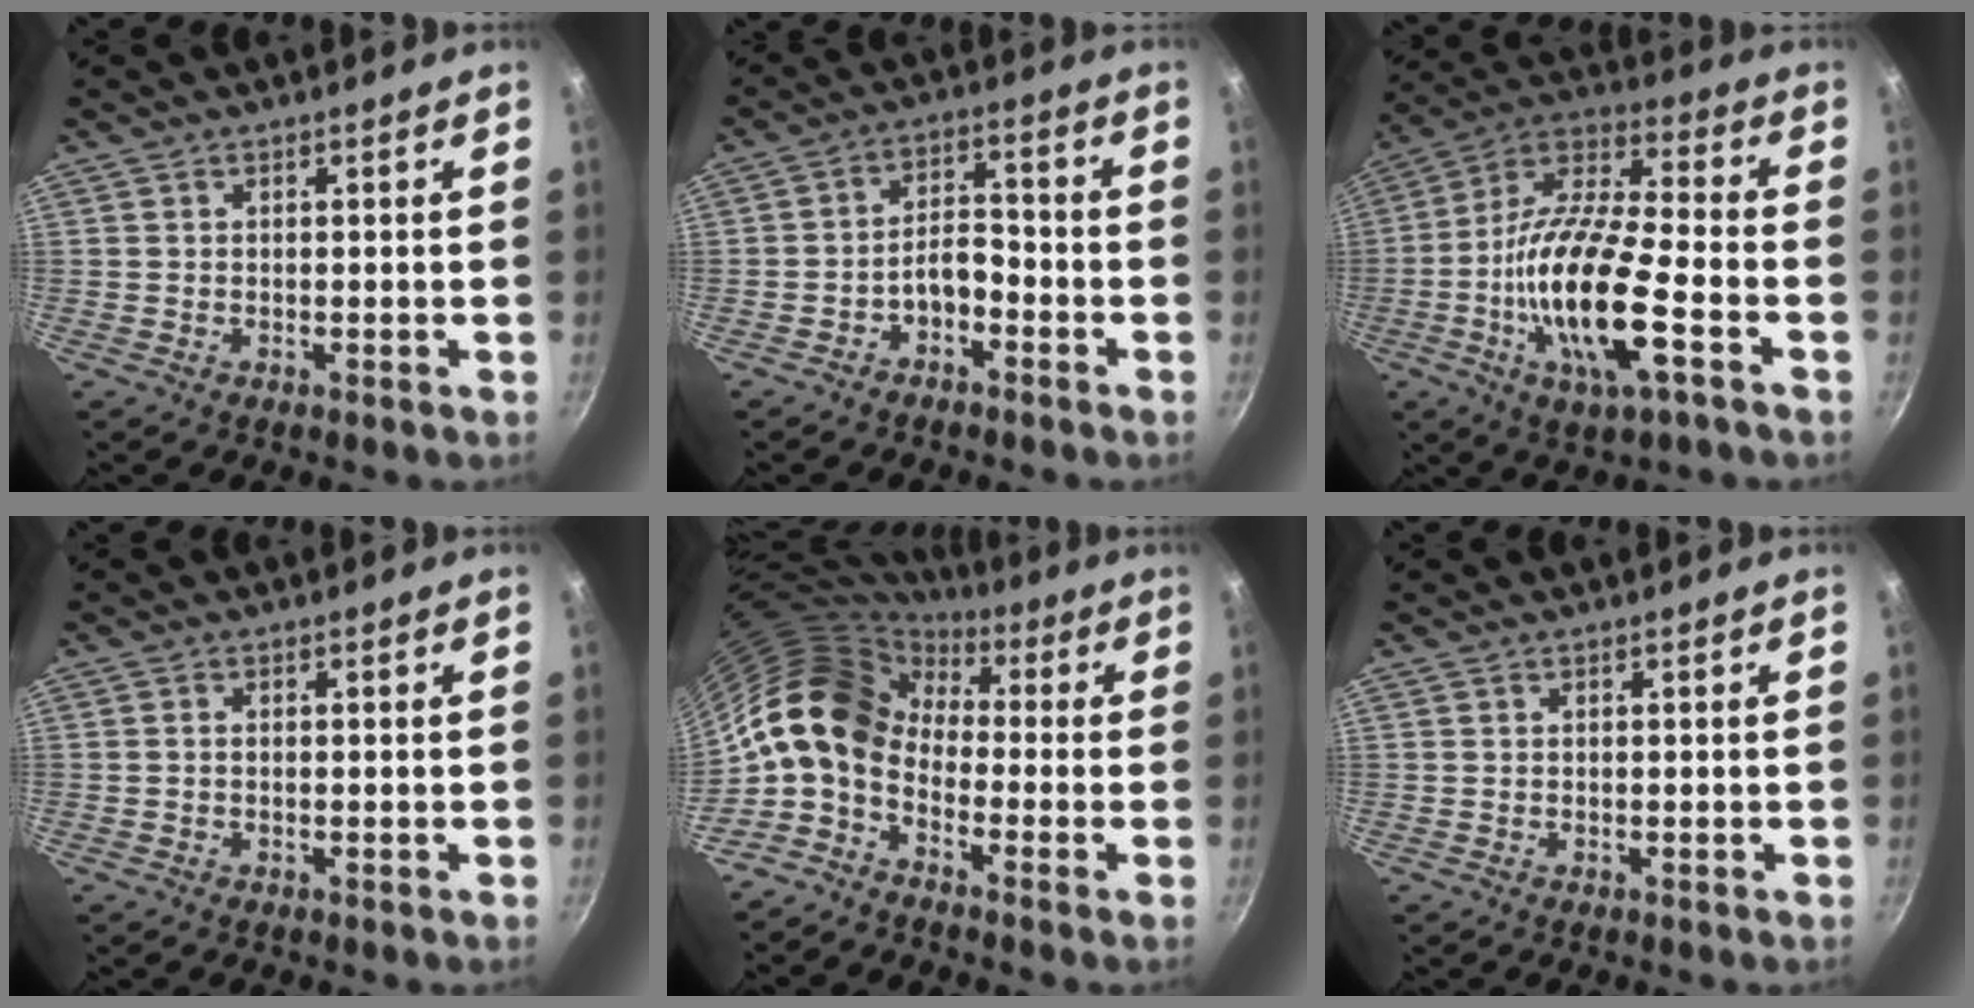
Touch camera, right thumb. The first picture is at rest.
{"total": 5.2, "force": [-2.9, 2.9, 3.2], "torque": [-0.038, 0.042, -0.050]}
{"total": 19.7, "force": [-5.9, 6.1, 17.8], "torque": [-0.339, 0.026, -0.126]}
{"total": 0.6, "force": [-0.1, 0.4, 0.5], "torque": [-0.009, 0.004, -0.002]}
{"total": 11.8, "force": [-0.7, 8.1, 8.5], "torque": [-0.134, 0.030, -0.037]}
{"total": 0.0}